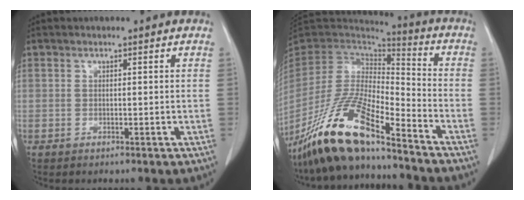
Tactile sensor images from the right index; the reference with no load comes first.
{"total": 17.8, "force": [-13.2, 3.1, 11.5], "torque": [-0.230, -0.024, -0.248]}